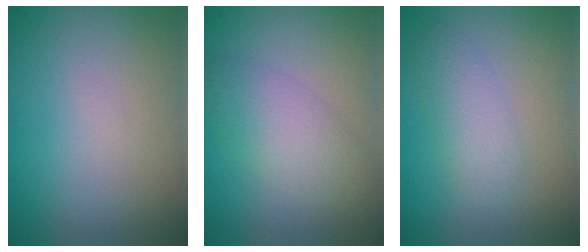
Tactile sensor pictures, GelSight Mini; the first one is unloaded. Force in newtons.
{"total": 3.8, "press": 3.8, "slide": 0.3}
{"total": 2.6, "press": 2.6, "slide": 0.1}